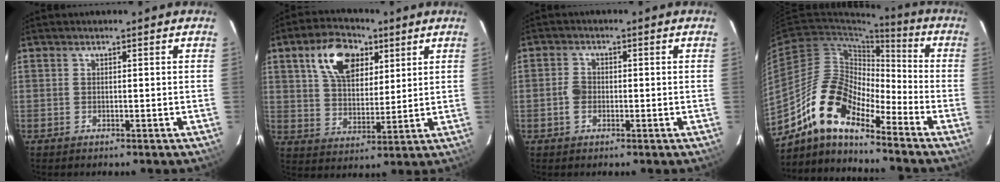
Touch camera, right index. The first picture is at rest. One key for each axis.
{"total": 12.8, "fx": 6.0, "fy": 7.6, "fz": 8.4, "tx": -0.153, "ty": 0.024, "tz": 0.107}
{"total": 2.8, "fx": -0.7, "fy": 2.1, "fz": 1.6, "tx": -0.036, "ty": 0.006, "tz": -0.014}
{"total": 14.0, "fx": -10.7, "fy": 4.7, "fz": 7.7, "tx": -0.136, "ty": 0.007, "tz": -0.217}